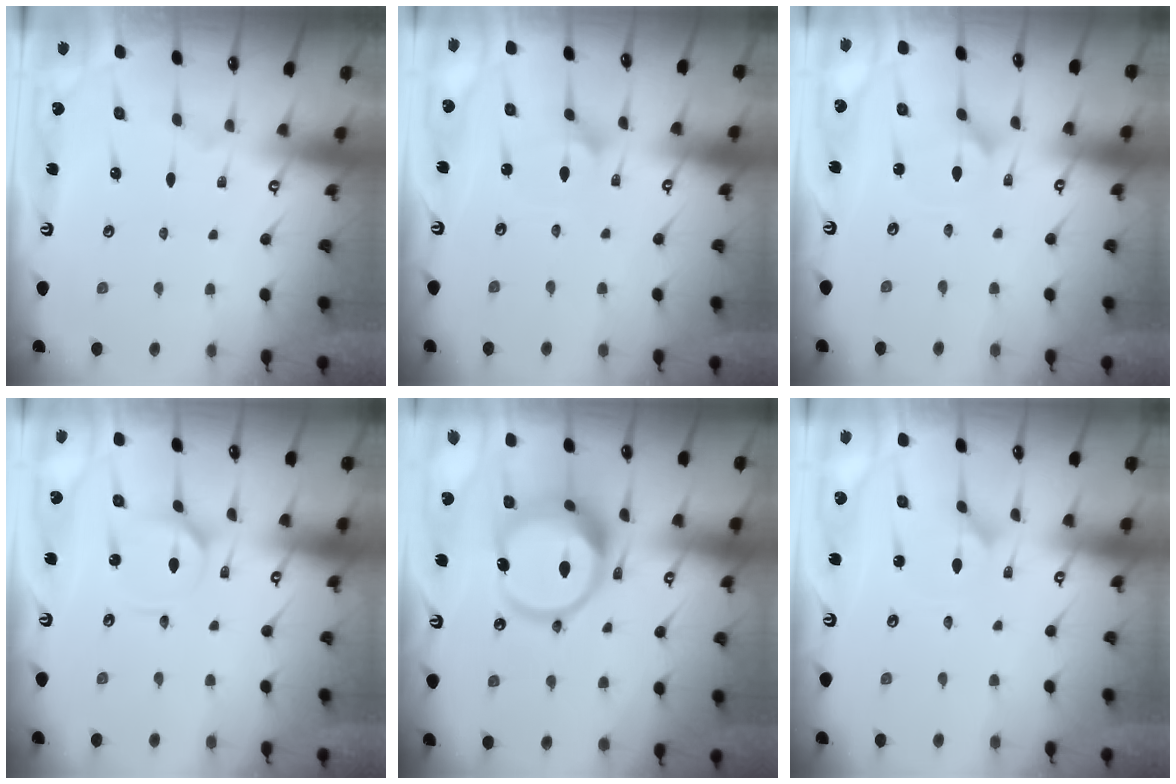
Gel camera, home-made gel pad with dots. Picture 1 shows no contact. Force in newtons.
{"total": 1.7, "press": 1.7, "slide": 0.0}
{"total": 3.2, "press": 3.2, "slide": 0.3}
{"total": 3.0, "press": 3.0, "slide": 0.3}
{"total": 15.6, "press": 15.5, "slide": 2.1}
{"total": 1.2, "press": 1.1, "slide": 0.2}